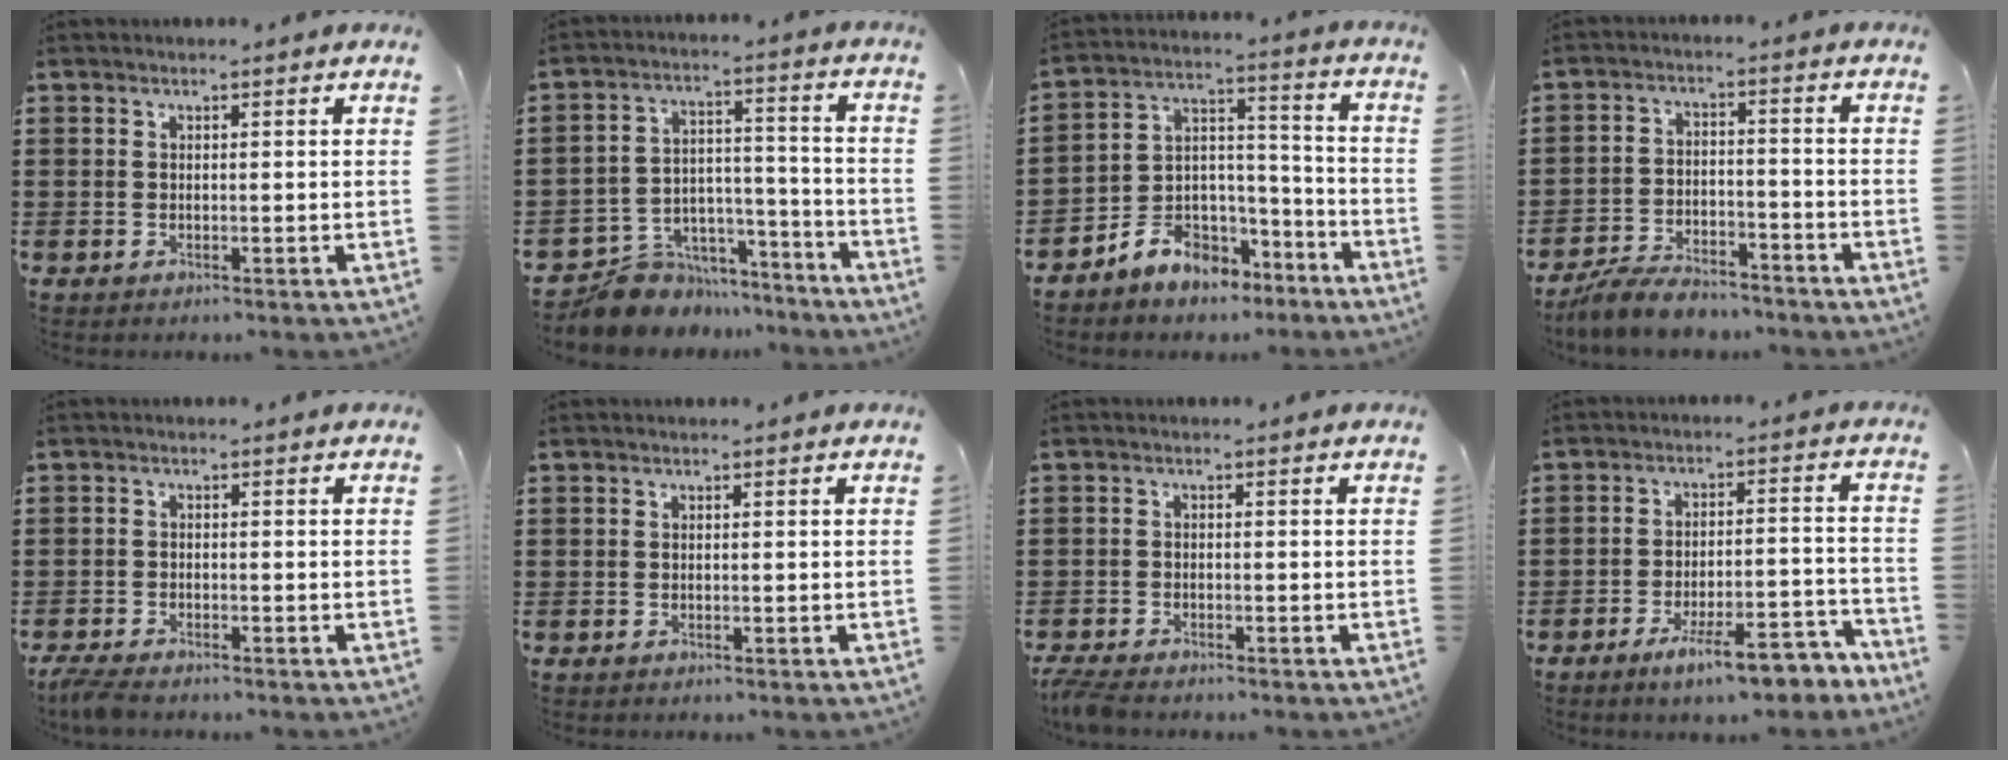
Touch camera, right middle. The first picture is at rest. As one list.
[{"total": 6.9, "force": [-6.3, 2.7, 0.1], "torque": [-0.006, 0.015, -0.122]}, {"total": 5.7, "force": [-4.8, 3.1, -0.2], "torque": [-0.007, 0.015, -0.095]}, {"total": 6.3, "force": [-5.9, 1.2, 1.8], "torque": [-0.039, 0.008, -0.114]}, {"total": 2.5, "force": [-2.3, 0.3, 0.8], "torque": [-0.035, -0.006, -0.054]}, {"total": 0.0}, {"total": 2.3, "force": [-2.2, 0.3, 0.6], "torque": [-0.026, -0.003, -0.049]}, {"total": 9.6, "force": [-7.0, 1.7, 6.3], "torque": [-0.096, 0.009, -0.123]}]